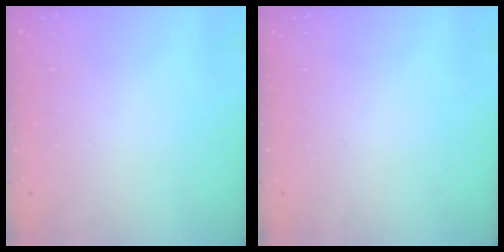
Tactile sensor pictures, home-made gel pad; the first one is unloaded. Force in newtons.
{"total": 0.0}